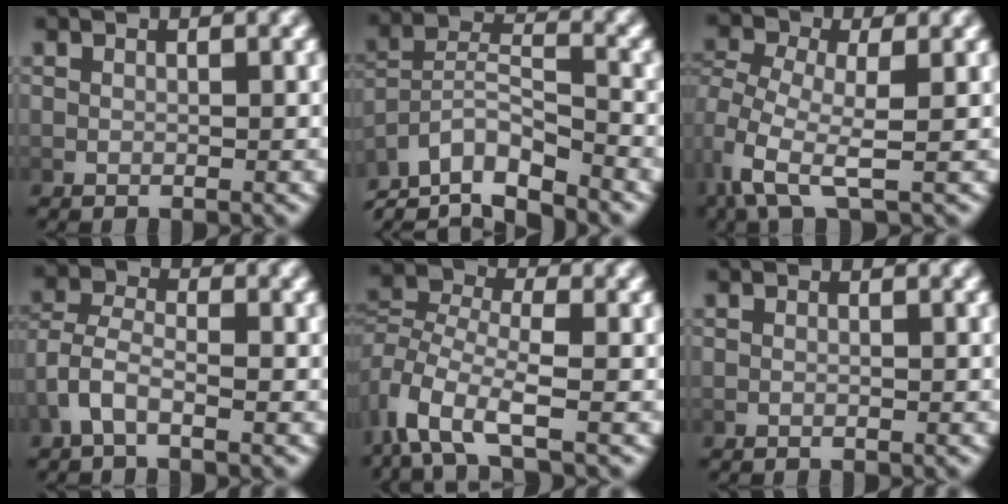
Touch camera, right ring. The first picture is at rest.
{"total": 9.8, "force": [-5.1, 6.3, 5.4], "torque": [-0.124, -0.044, -0.075]}
{"total": 4.0, "force": [-0.5, 2.1, 3.3], "torque": [-0.095, -0.031, 0.002]}
{"total": 3.1, "force": [-1.1, 1.9, 2.2], "torque": [-0.060, -0.014, -0.016]}
{"total": 5.2, "force": [-1.1, 3.1, 4.0], "torque": [-0.101, -0.023, -0.012]}
{"total": 0.0}